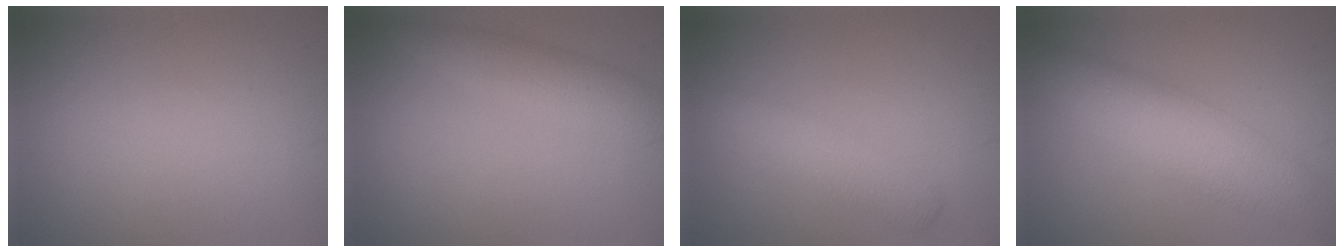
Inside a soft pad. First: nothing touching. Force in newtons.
{"total": 2.7, "press": 2.7, "slide": 0.1}
{"total": 2.8, "press": 2.8, "slide": 0.1}
{"total": 6.2, "press": 6.2, "slide": 0.1}